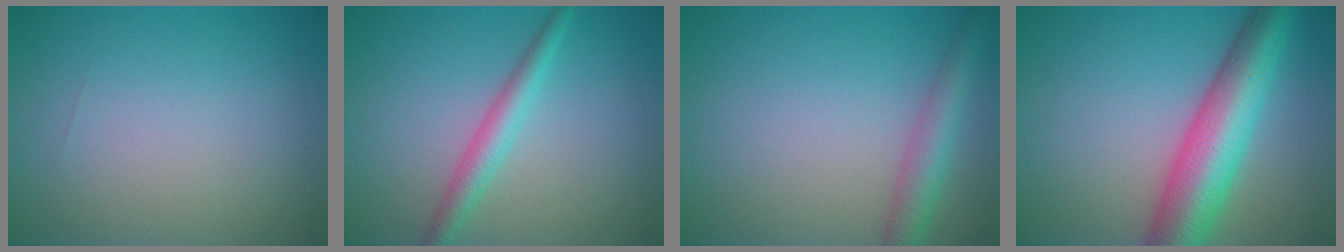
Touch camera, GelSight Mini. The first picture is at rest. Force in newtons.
{"total": 2.7, "press": 2.7, "slide": 0.1}
{"total": 3.5, "press": 3.5, "slide": 0.2}
{"total": 9.0, "press": 9.0, "slide": 0.3}